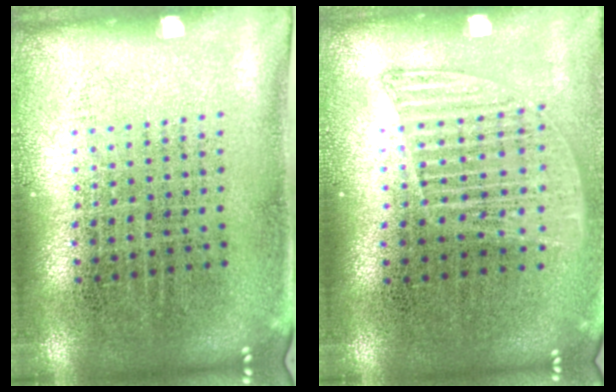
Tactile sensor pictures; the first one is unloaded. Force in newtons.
{"total": 1.2, "press": 1.1, "slide": 0.4}